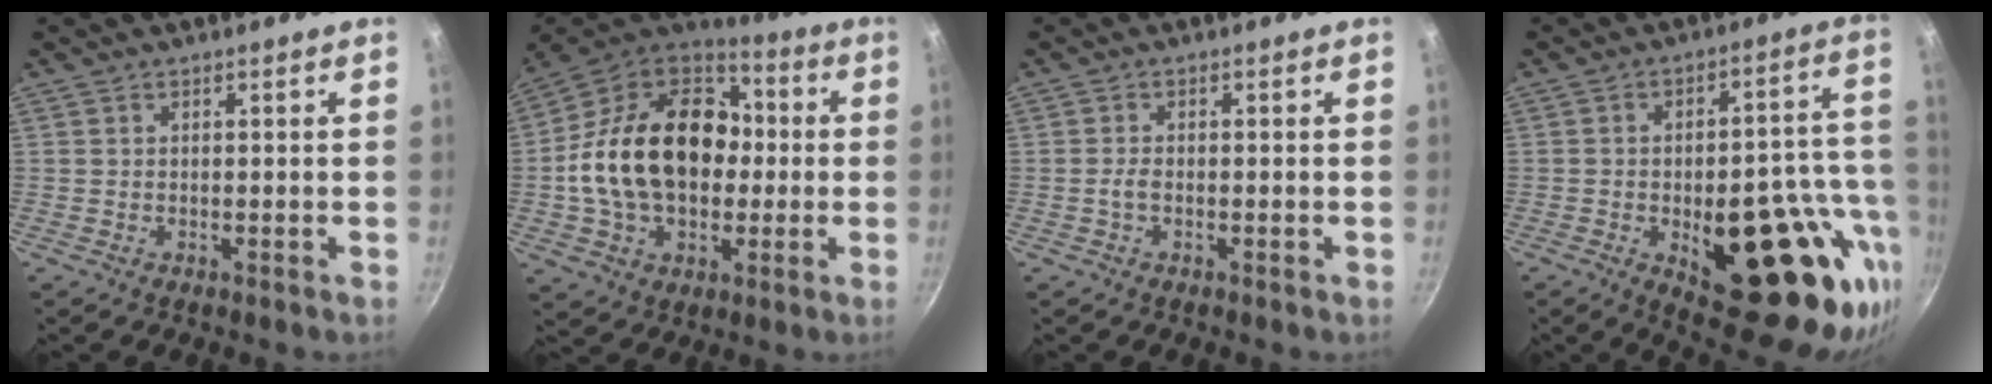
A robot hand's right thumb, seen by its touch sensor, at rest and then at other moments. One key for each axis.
{"total": 24.4, "fx": -0.2, "fy": 17.4, "fz": 17.2, "tx": -0.271, "ty": 0.047, "tz": -0.007}
{"total": 1.5, "fx": -0.5, "fy": 0.7, "fz": 1.2, "tx": -0.027, "ty": 0.007, "tz": -0.013}
{"total": 26.6, "fx": -8.9, "fy": 11.1, "fz": 22.4, "tx": -0.218, "ty": 0.019, "tz": -0.108}